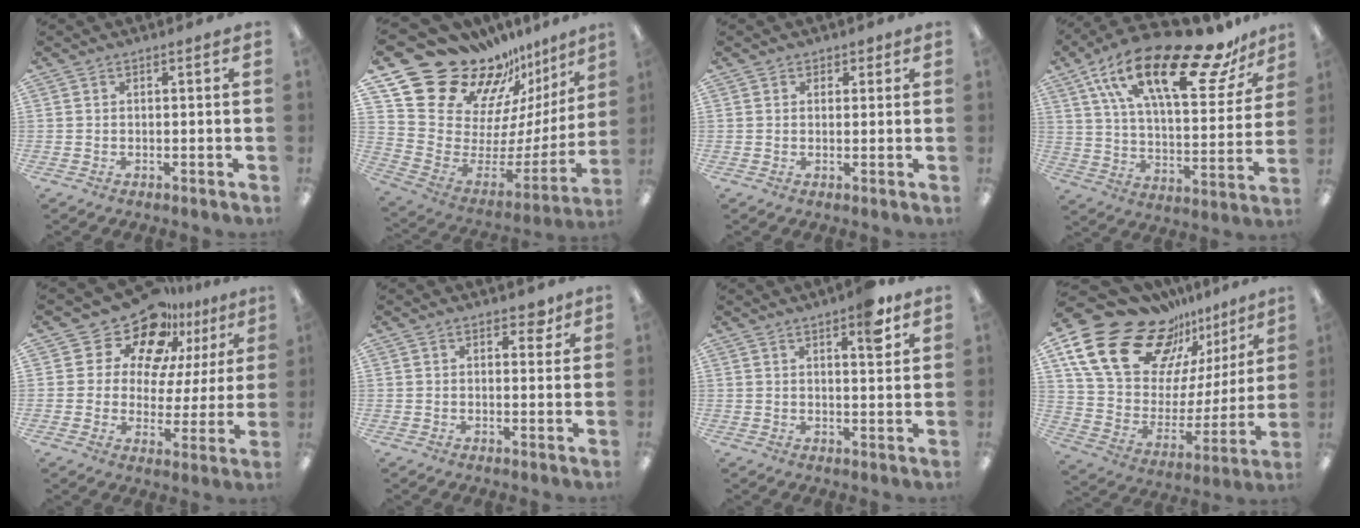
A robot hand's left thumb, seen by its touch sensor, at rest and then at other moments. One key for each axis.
{"total": 22.2, "fx": 18.7, "fy": 9.7, "fz": 7.1, "tx": -0.104, "ty": -0.162, "tz": 0.346}
{"total": 1.7, "fx": 0.7, "fy": 1.5, "fz": 0.2, "tx": 0.004, "ty": 0.000, "tz": 0.010}
{"total": 26.5, "fx": 16.7, "fy": 9.4, "fz": 18.3, "tx": -0.302, "ty": -0.085, "tz": 0.275}
{"total": 16.8, "fx": 12.6, "fy": 9.1, "fz": 6.5, "tx": -0.127, "ty": -0.084, "tz": 0.224}
{"total": 3.1, "fx": 2.0, "fy": 1.8, "fz": 1.6, "tx": -0.003, "ty": -0.008, "tz": 0.028}
{"total": 6.8, "fx": 4.3, "fy": 2.1, "fz": 4.9, "tx": -0.057, "ty": -0.020, "tz": 0.066}
{"total": 23.2, "fx": 16.0, "fy": 13.3, "fz": 10.5, "tx": -0.180, "ty": -0.109, "tz": 0.298}